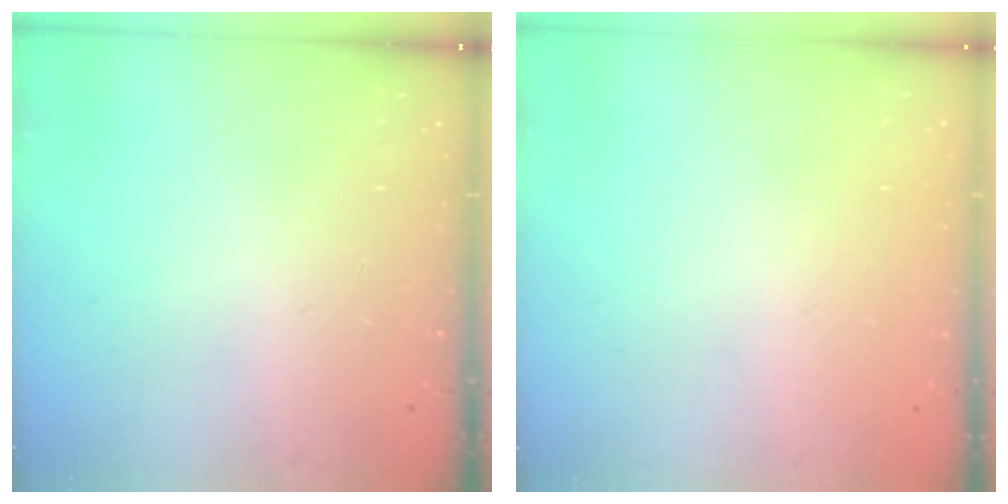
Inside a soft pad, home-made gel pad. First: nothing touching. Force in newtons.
{"total": 0.0}